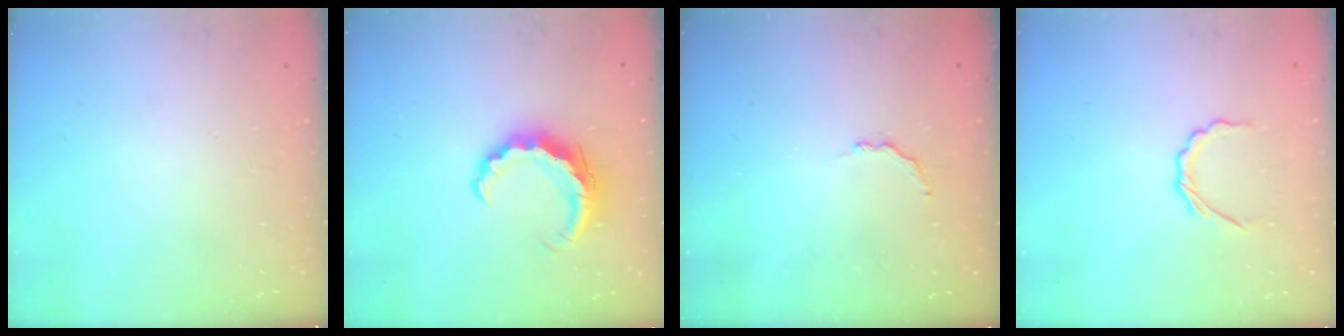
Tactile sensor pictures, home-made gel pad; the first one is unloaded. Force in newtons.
{"total": 8.2, "press": 8.2, "slide": 0.1}
{"total": 2.9, "press": 2.7, "slide": 0.9}
{"total": 4.6, "press": 4.3, "slide": 1.5}